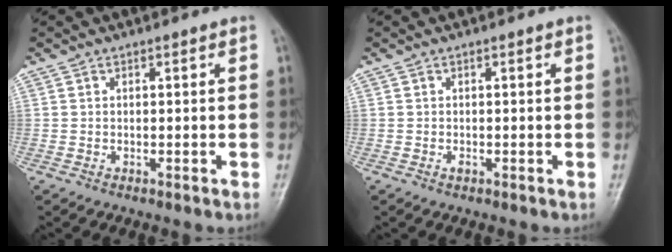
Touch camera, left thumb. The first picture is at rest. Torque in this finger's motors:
{"motor_torque": [-0.04, 0.06, 0.26, 0.31, 0.00]}